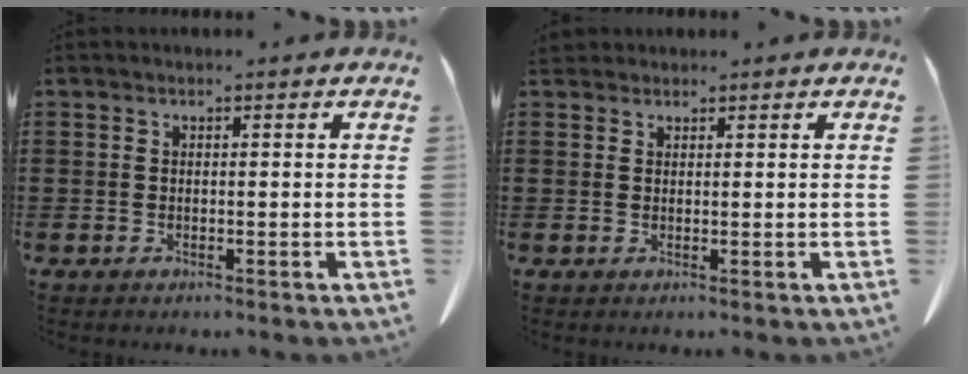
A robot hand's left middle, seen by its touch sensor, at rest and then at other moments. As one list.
[{"total": 1.4, "force": [1.3, 0.5, 0.2], "torque": [-0.010, 0.001, 0.028]}]